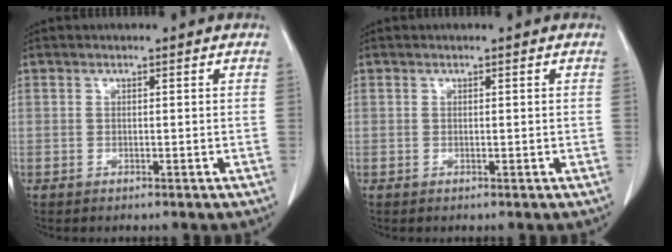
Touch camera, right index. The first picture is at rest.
{"total": 0.0}